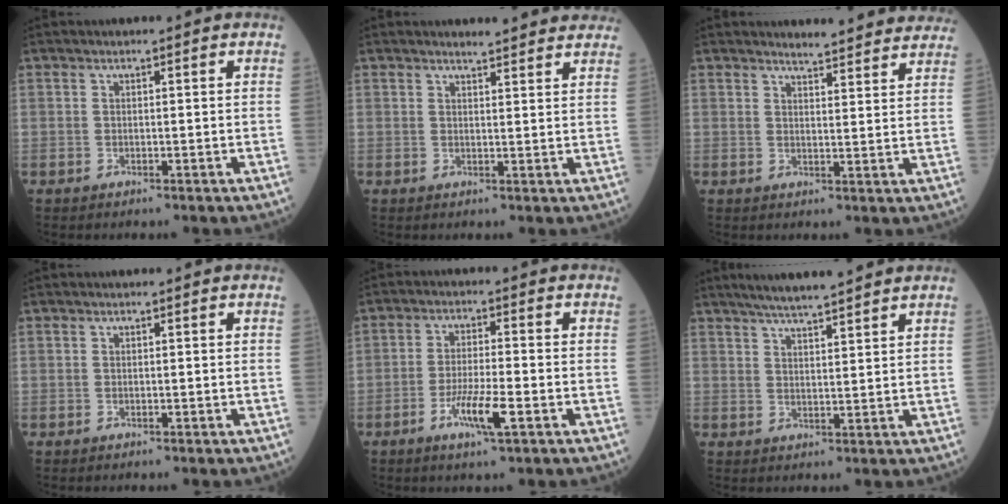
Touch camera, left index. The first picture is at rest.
{"total": 6.0, "force": [5.7, 0.9, 1.7], "torque": [-0.021, 0.007, 0.056]}
{"total": 10.4, "force": [10.0, 1.1, 2.5], "torque": [-0.023, -0.009, 0.104]}
{"total": 0.0}
{"total": 6.0, "force": [-2.8, 0.4, 5.3], "torque": [-0.104, -0.007, -0.052]}
{"total": 8.6, "force": [7.5, 0.1, 4.2], "torque": [-0.070, 0.019, 0.113]}